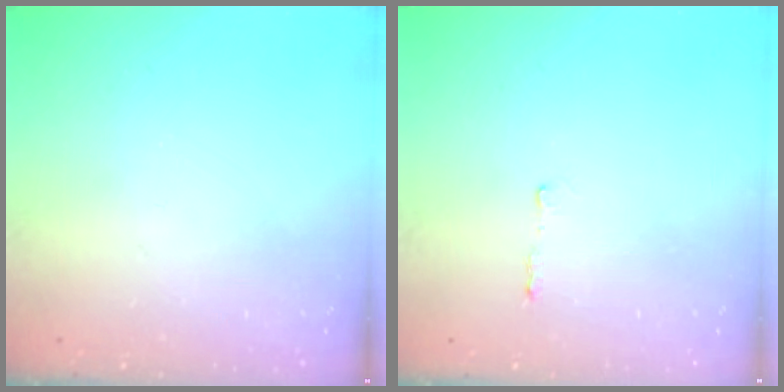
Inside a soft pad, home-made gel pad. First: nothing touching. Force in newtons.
{"total": 2.6, "press": 2.6, "slide": 0.4}